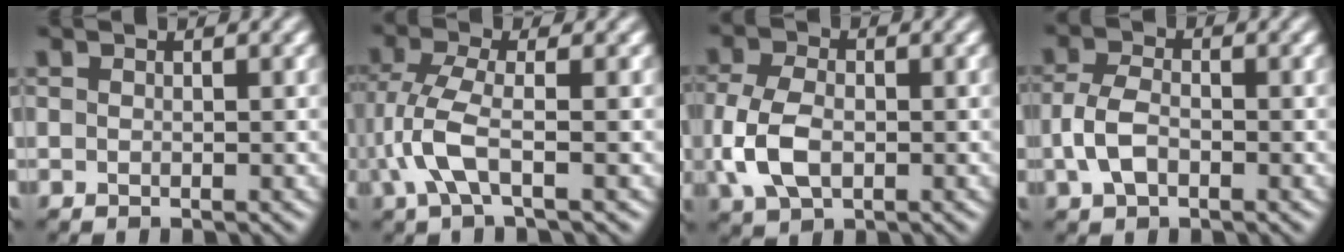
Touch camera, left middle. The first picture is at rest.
{"total": 4.6, "force": [-1.1, 1.5, 4.2], "torque": [-0.106, 0.003, -0.028]}
{"total": 5.3, "force": [-0.8, 3.5, 3.9], "torque": [-0.099, -0.005, -0.019]}
{"total": 3.3, "force": [-0.8, 2.0, 2.4], "torque": [-0.054, 0.003, -0.021]}